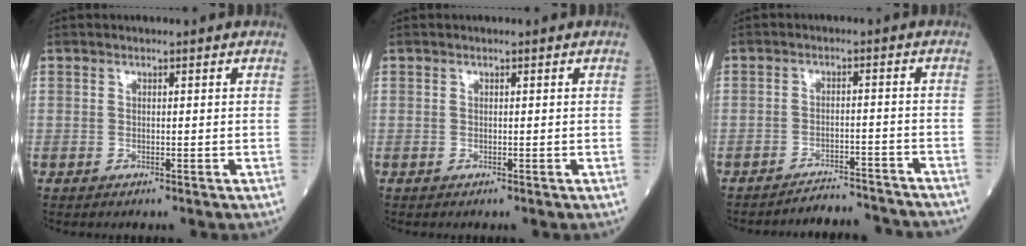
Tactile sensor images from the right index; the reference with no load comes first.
{"total": 0.0}
{"total": 9.1, "force": [-9.0, 0.6, 0.7], "torque": [-0.002, 0.009, -0.117]}